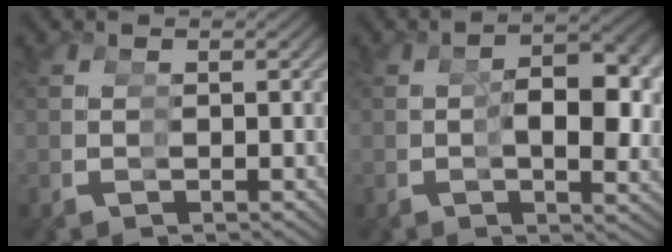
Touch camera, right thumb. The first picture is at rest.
{"total": 7.3, "force": [0.5, 3.3, 6.5], "torque": [-0.071, 0.000, 0.001]}